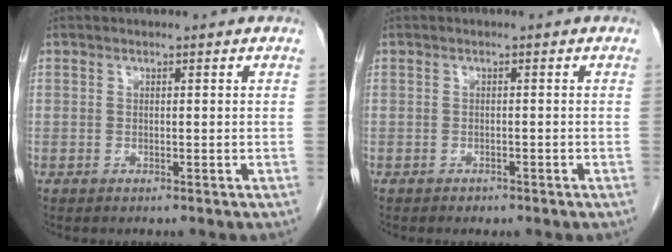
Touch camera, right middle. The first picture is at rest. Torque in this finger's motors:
{"motor_torque": [0.01, 0.12, -0.09, 0.00]}